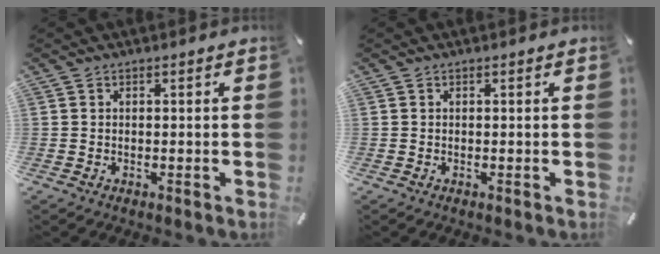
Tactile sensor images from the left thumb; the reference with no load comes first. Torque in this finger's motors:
{"motor_torque": [-0.01, 0.00, 0.00, 0.00, 0.00]}